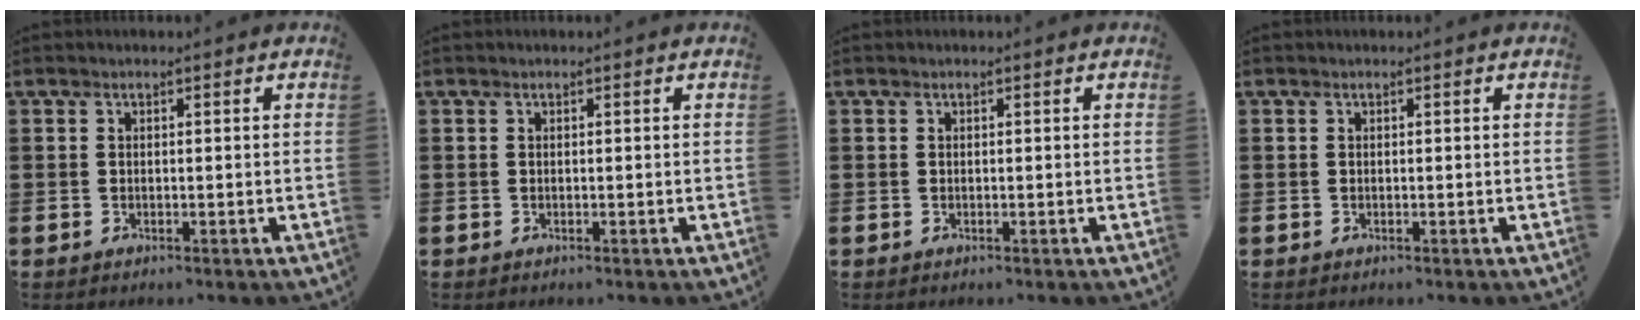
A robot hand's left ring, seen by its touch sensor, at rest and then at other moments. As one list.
[{"total": 0.0}, {"total": 0.0}, {"total": 0.0}]